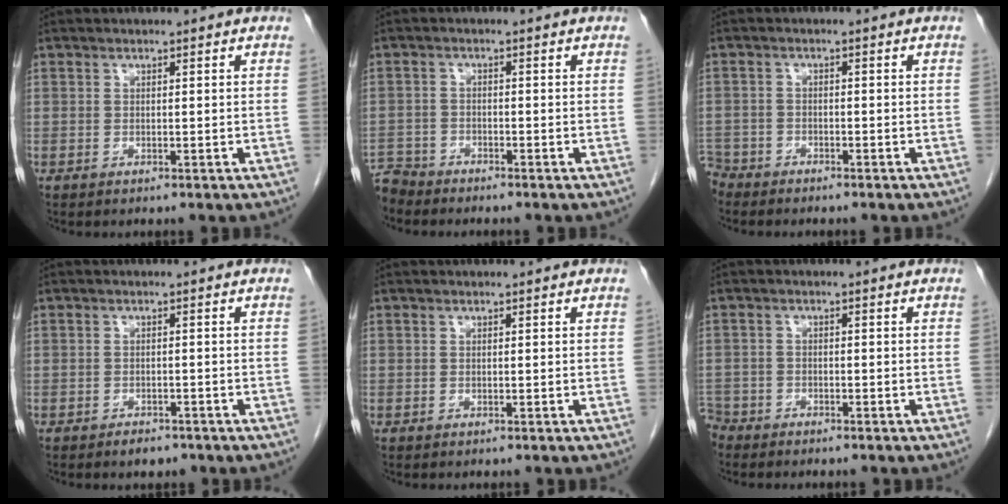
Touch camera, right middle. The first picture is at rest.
{"total": 3.9, "force": [-3.8, 0.7, -0.5], "torque": [0.011, -0.010, -0.075]}
{"total": 4.2, "force": [-3.9, 1.7, 0.1], "torque": [-0.003, -0.003, -0.076]}
{"total": 2.2, "force": [-1.7, 1.1, 0.8], "torque": [-0.018, 0.000, -0.018]}
{"total": 0.0}
{"total": 3.4, "force": [-3.1, 1.4, 0.0], "torque": [-0.004, -0.002, -0.063]}